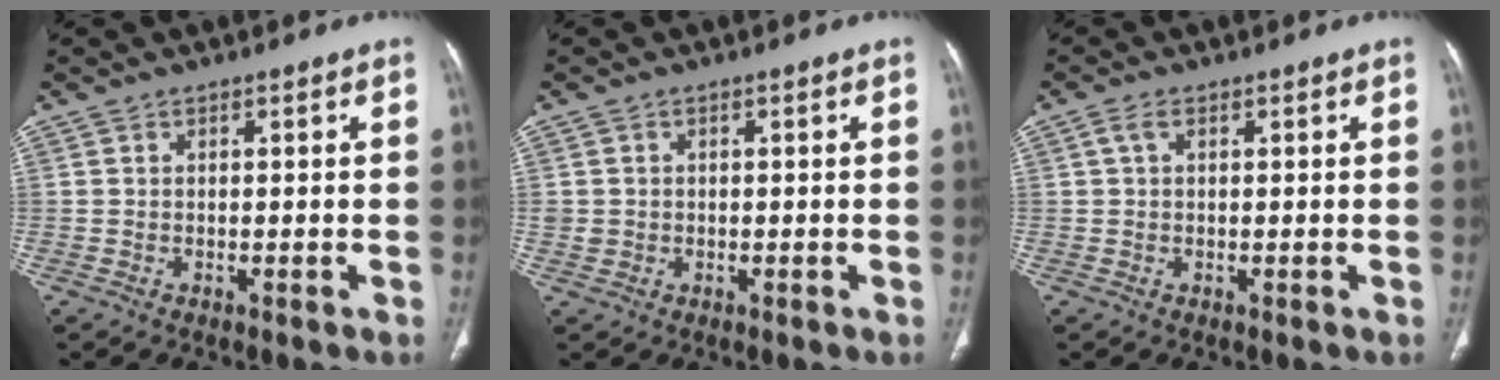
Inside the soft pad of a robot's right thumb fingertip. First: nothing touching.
{"total": 1.7, "force": [0.1, 1.6, 0.6], "torque": [-0.004, 0.002, 0.007]}
{"total": 1.7, "force": [0.6, 1.0, 1.3], "torque": [-0.030, 0.010, 0.014]}